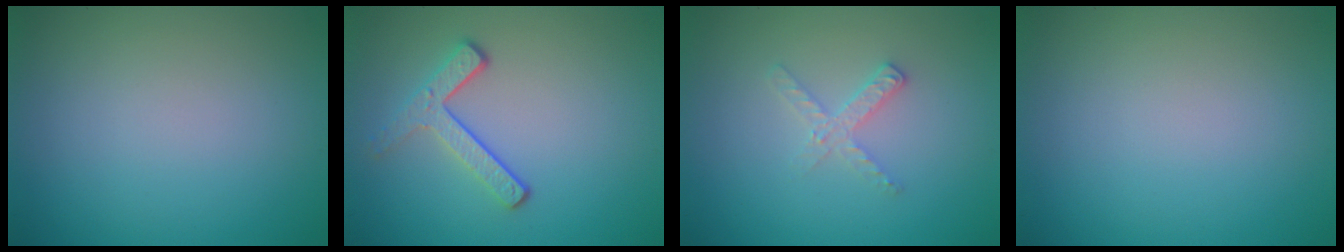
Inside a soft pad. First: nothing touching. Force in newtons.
{"total": 2.9, "press": 2.3, "slide": 1.7}
{"total": 1.7, "press": 1.7, "slide": 0.2}
{"total": 0.0}